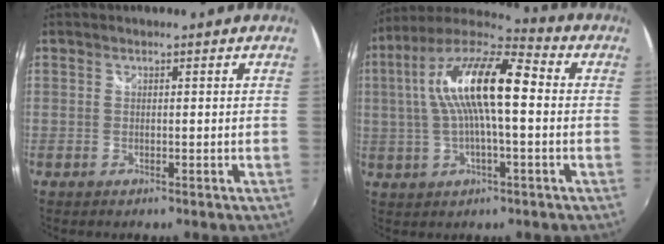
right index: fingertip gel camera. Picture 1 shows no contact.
{"total": 17.5, "force": [1.8, 4.7, 16.8], "torque": [-0.309, 0.022, 0.019]}